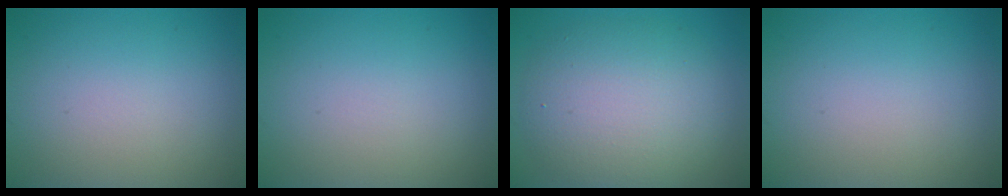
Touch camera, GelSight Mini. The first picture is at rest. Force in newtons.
{"total": 0.0}
{"total": 7.3, "press": 7.3, "slide": 0.6}
{"total": 0.0}